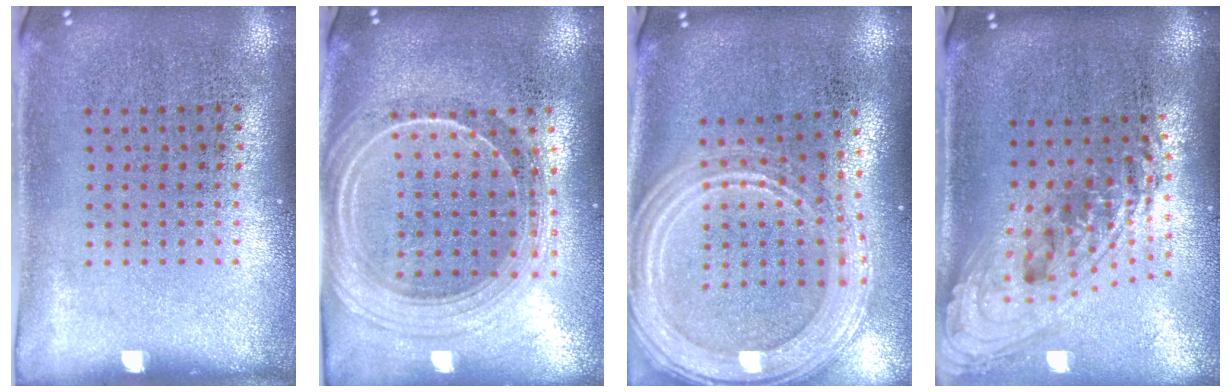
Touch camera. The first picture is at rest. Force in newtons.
{"total": 2.4, "press": 2.0, "slide": 1.3}
{"total": 2.7, "press": 2.3, "slide": 1.5}
{"total": 2.3, "press": 1.6, "slide": 1.7}